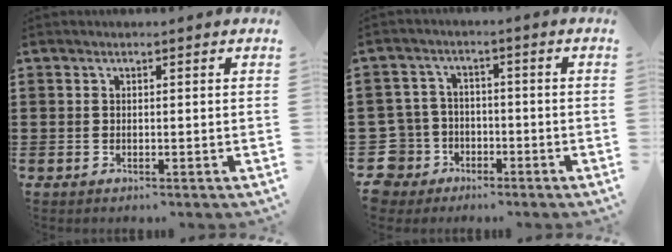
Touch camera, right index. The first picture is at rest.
{"total": 7.3, "force": [-3.6, 6.1, 1.4], "torque": [-0.089, 0.005, -0.079]}